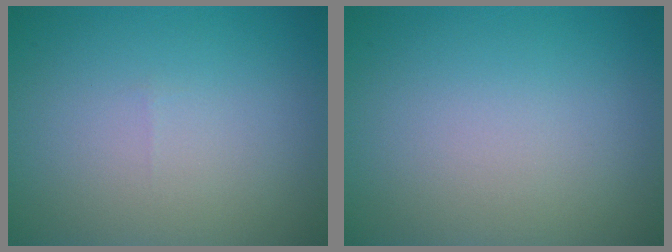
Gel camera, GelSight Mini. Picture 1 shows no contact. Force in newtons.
{"total": 0.0}